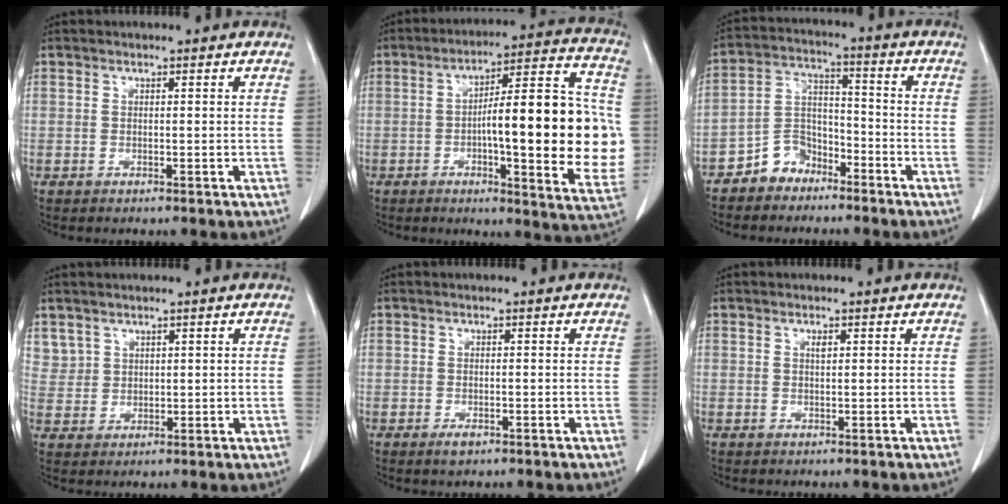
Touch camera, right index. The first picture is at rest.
{"total": 22.1, "force": [-1.5, 4.1, 21.7], "torque": [-0.252, 0.025, -0.014]}
{"total": 6.5, "force": [-4.8, 4.2, 1.4], "torque": [-0.027, 0.016, -0.089]}
{"total": 3.9, "force": [2.7, 2.8, 0.1], "torque": [0.009, 0.002, 0.060]}
{"total": 1.3, "force": [-0.7, 0.6, 0.8], "torque": [-0.015, 0.000, -0.007]}
{"total": 0.8, "force": [0.4, 0.2, 0.6], "torque": [-0.014, -0.001, 0.008]}